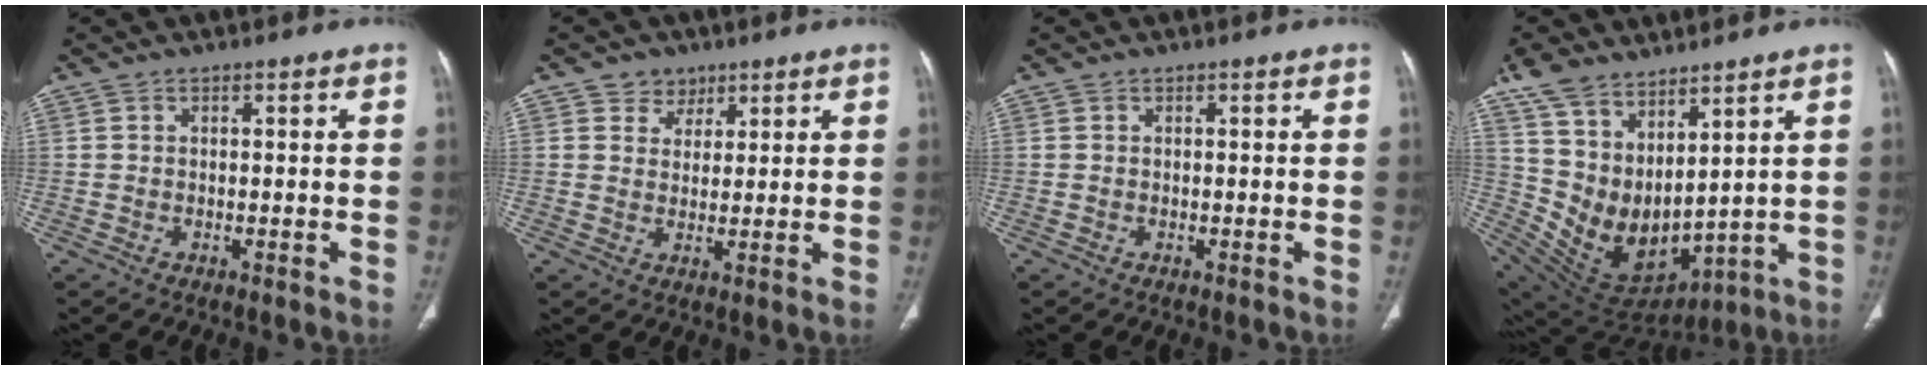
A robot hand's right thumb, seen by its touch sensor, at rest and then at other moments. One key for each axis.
{"total": 4.0, "fx": 2.4, "fy": 3.2, "fz": 0.4, "tx": 0.015, "ty": -0.012, "tz": 0.037}
{"total": 0.0}
{"total": 15.7, "fx": 8.4, "fy": 9.1, "fz": 9.6, "tx": -0.148, "ty": -0.038, "tz": 0.194}